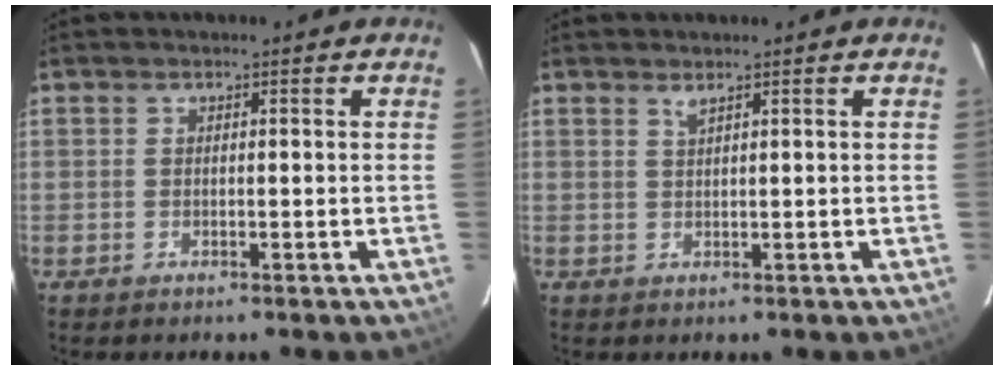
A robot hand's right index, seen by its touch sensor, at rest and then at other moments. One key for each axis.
{"total": 0.9, "fx": 0.8, "fy": -0.1, "fz": 0.5, "tx": -0.006, "ty": -0.001, "tz": 0.013}